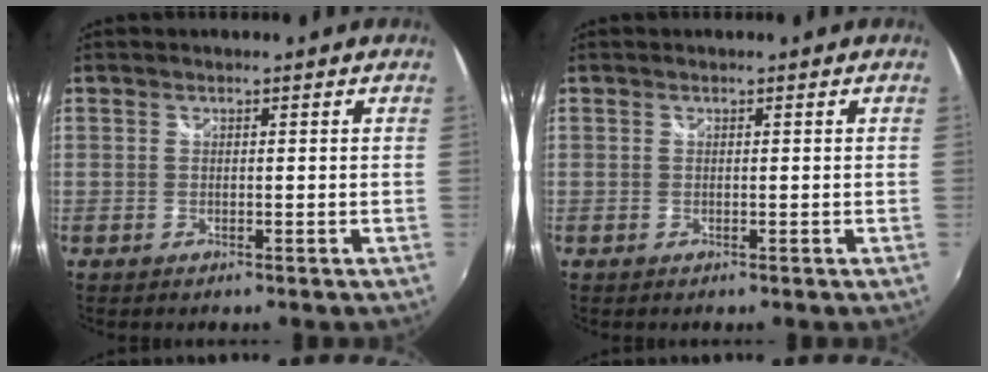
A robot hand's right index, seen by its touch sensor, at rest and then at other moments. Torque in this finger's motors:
{"motor_torque": [0.48, 0.20, 0.00, 0.01]}